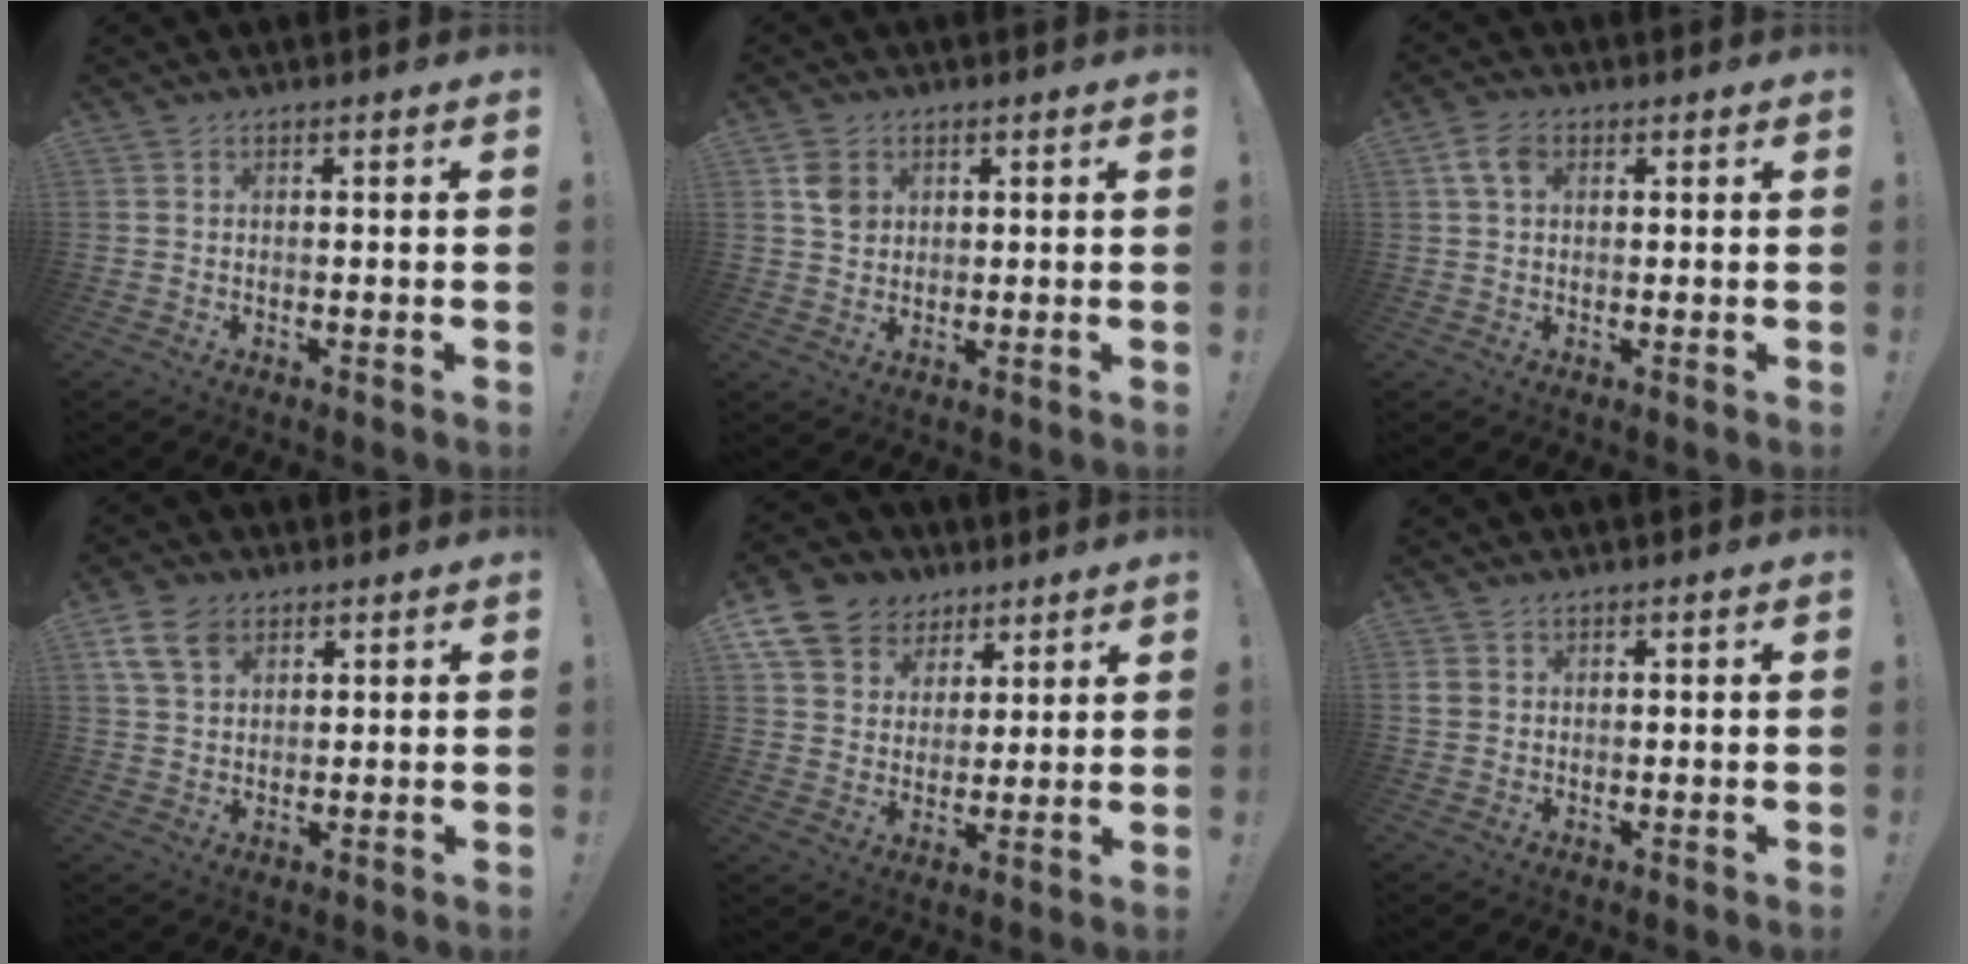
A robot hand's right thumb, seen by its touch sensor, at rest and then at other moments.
{"total": 5.2, "force": [1.9, 4.3, 2.2], "torque": [-0.019, -0.001, 0.035]}
{"total": 5.5, "force": [1.8, 3.6, 3.8], "torque": [-0.079, 0.007, 0.035]}
{"total": 8.7, "force": [4.6, 5.6, 4.7], "torque": [-0.090, -0.007, 0.094]}
{"total": 12.4, "force": [7.1, 9.4, 3.6], "torque": [-0.061, -0.047, 0.142]}
{"total": 2.4, "force": [0.9, 2.1, 0.7], "torque": [-0.013, 0.003, 0.020]}